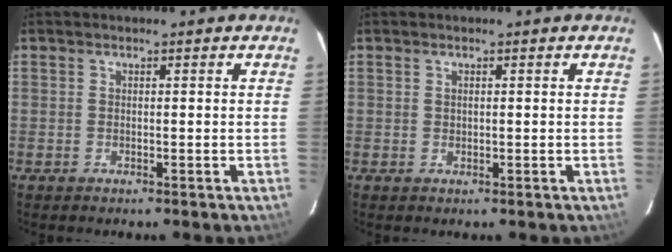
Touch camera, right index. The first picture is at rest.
{"total": 0.5, "force": [0.3, 0.3, 0.3], "torque": [-0.005, 0.002, 0.006]}